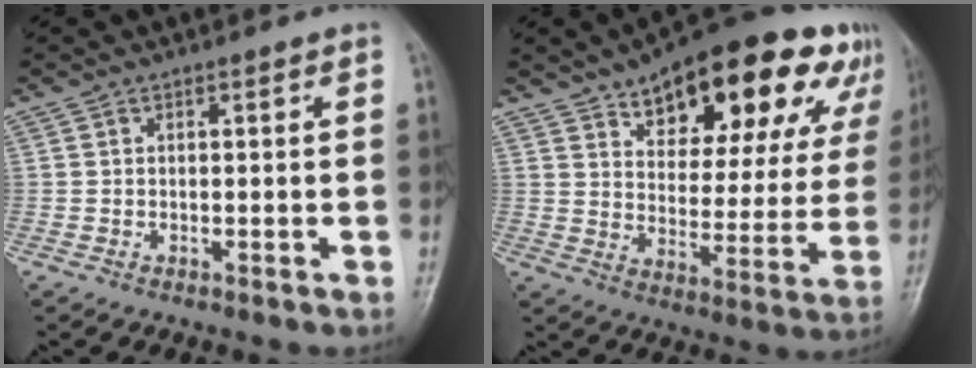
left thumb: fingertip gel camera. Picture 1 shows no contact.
{"total": 24.4, "force": [14.8, 11.0, 16.0], "torque": [-0.176, -0.028, 0.208]}